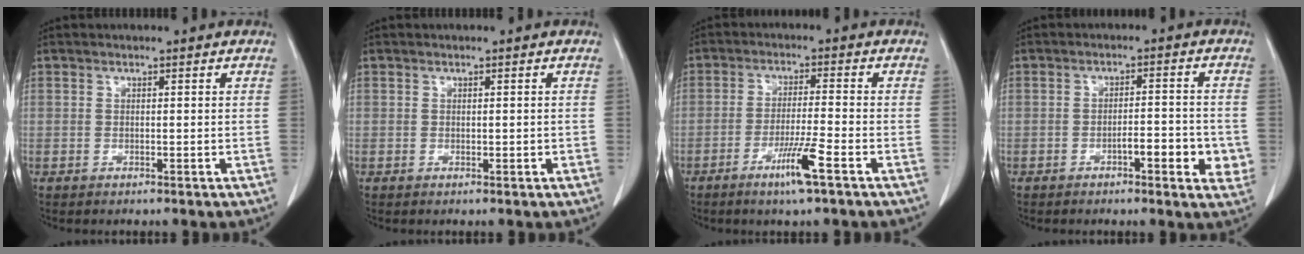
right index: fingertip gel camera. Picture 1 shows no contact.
{"total": 0.5, "force": [-0.1, 0.2, 0.5], "torque": [-0.008, -0.001, 0.002]}
{"total": 6.3, "force": [-3.5, -0.6, 5.3], "torque": [-0.097, -0.013, -0.066]}
{"total": 6.5, "force": [-2.2, 1.7, 5.8], "torque": [-0.068, 0.003, -0.028]}